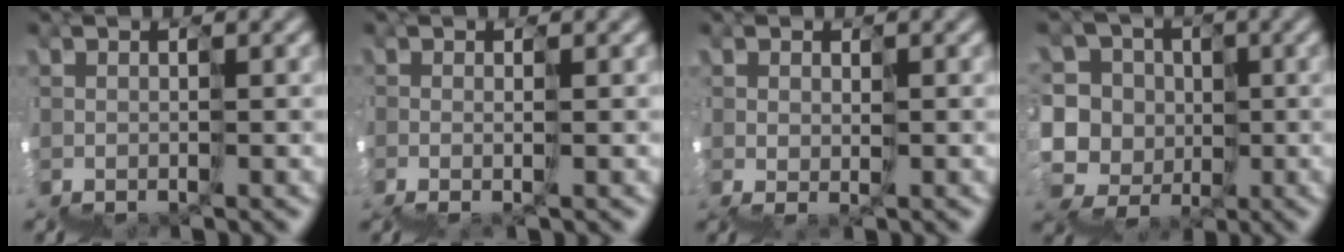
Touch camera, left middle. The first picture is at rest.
{"total": 2.2, "force": [-0.3, 0.8, 2.0], "torque": [-0.002, -0.002, -0.006]}
{"total": 1.0, "force": [0.0, 0.9, 0.4], "torque": [-0.003, 0.004, 0.004]}
{"total": 6.5, "force": [-1.1, 6.1, -1.9], "torque": [0.018, 0.043, -0.059]}